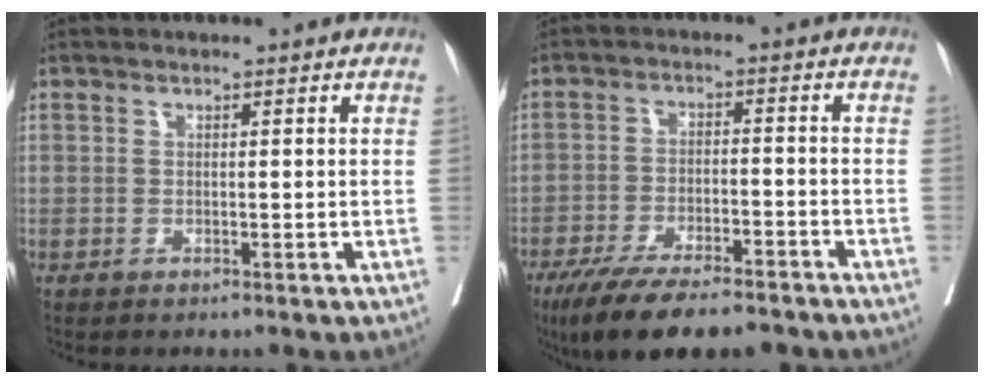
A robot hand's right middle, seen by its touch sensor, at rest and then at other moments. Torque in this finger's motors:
{"motor_torque": [1.11, -1.03, 0.26, 0.14]}